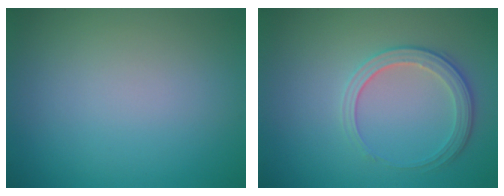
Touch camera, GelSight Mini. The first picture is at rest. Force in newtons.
{"total": 2.7, "press": 2.5, "slide": 1.2}